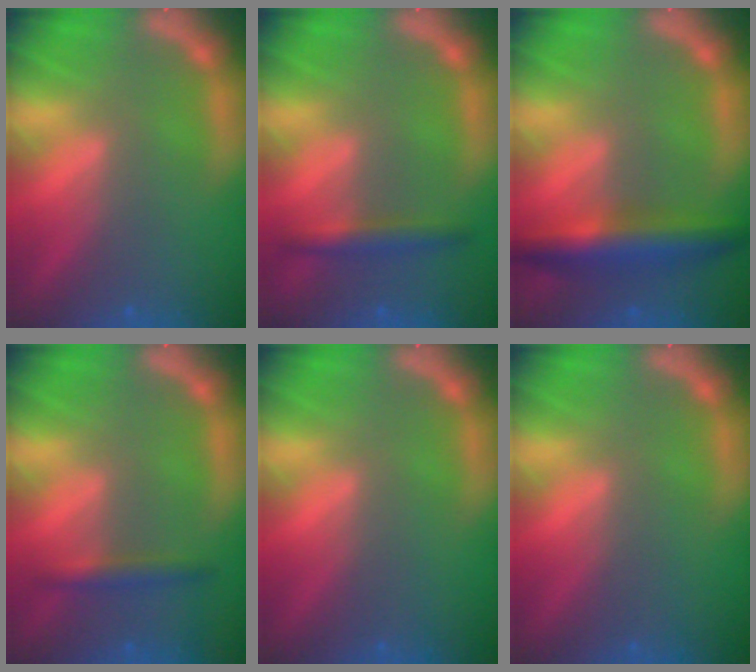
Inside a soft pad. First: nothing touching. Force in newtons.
{"total": 2.4}
{"total": 5.5}
{"total": 1.9}
{"total": 0.0}
{"total": 0.0}